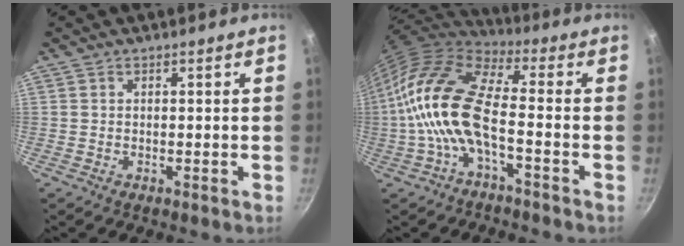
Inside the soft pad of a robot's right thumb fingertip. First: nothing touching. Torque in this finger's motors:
{"motor_torque": [-0.47, 1.53, 2.42, -0.35, 0.80]}